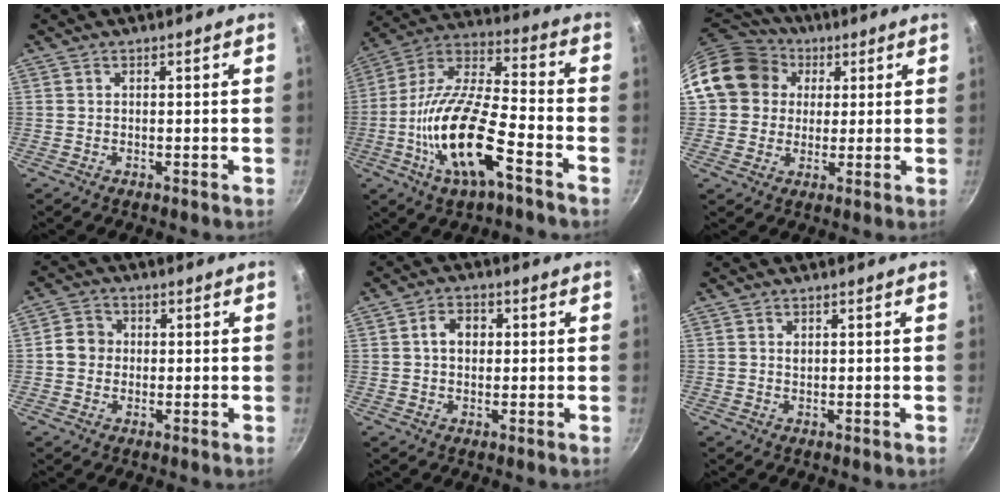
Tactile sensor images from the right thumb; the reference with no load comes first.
{"total": 19.1, "force": [-7.3, 6.5, 16.4], "torque": [-0.313, 0.037, -0.153]}
{"total": 15.0, "force": [3.7, 13.2, 6.1], "torque": [-0.091, 0.026, 0.057]}
{"total": 4.5, "force": [-0.1, 4.1, 1.8], "torque": [-0.011, 0.008, -0.013]}
{"total": 4.6, "force": [0.6, 3.5, 2.9], "torque": [-0.031, 0.009, 0.004]}
{"total": 0.7, "force": [0.3, 0.5, 0.4], "torque": [-0.006, -0.001, 0.005]}